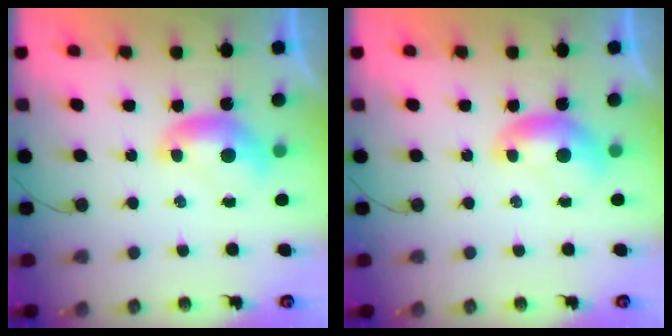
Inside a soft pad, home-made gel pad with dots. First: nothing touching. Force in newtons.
{"total": 0.0}